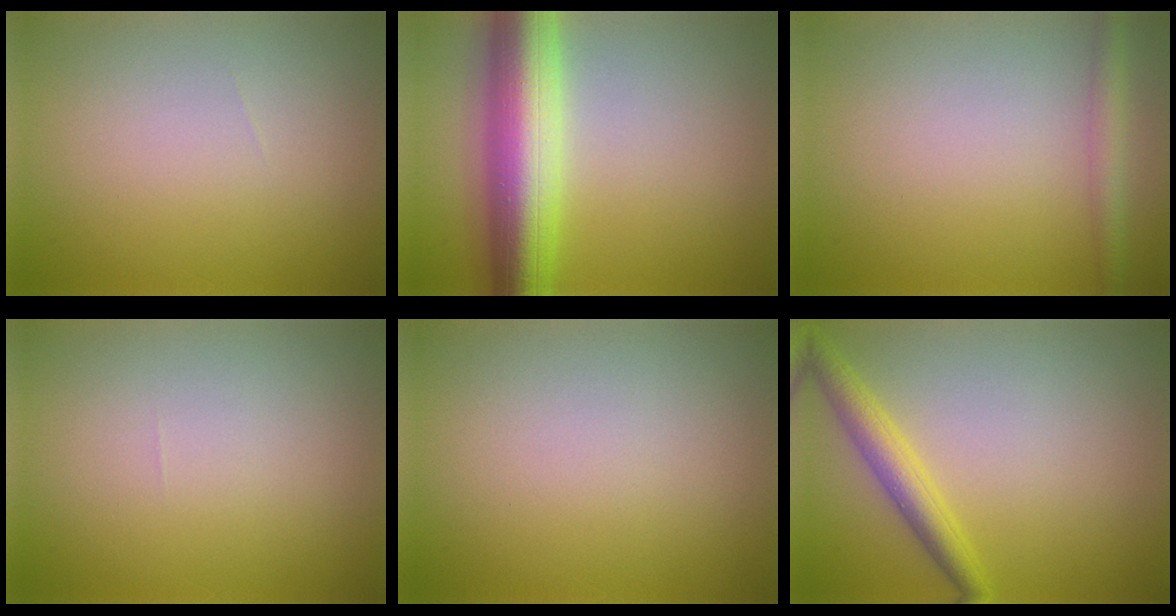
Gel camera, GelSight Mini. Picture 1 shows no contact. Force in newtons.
{"total": 9.8, "press": 9.8, "slide": 0.3}
{"total": 2.3, "press": 2.3, "slide": 0.0}
{"total": 0.0}
{"total": 0.0}
{"total": 3.1, "press": 3.1, "slide": 0.2}